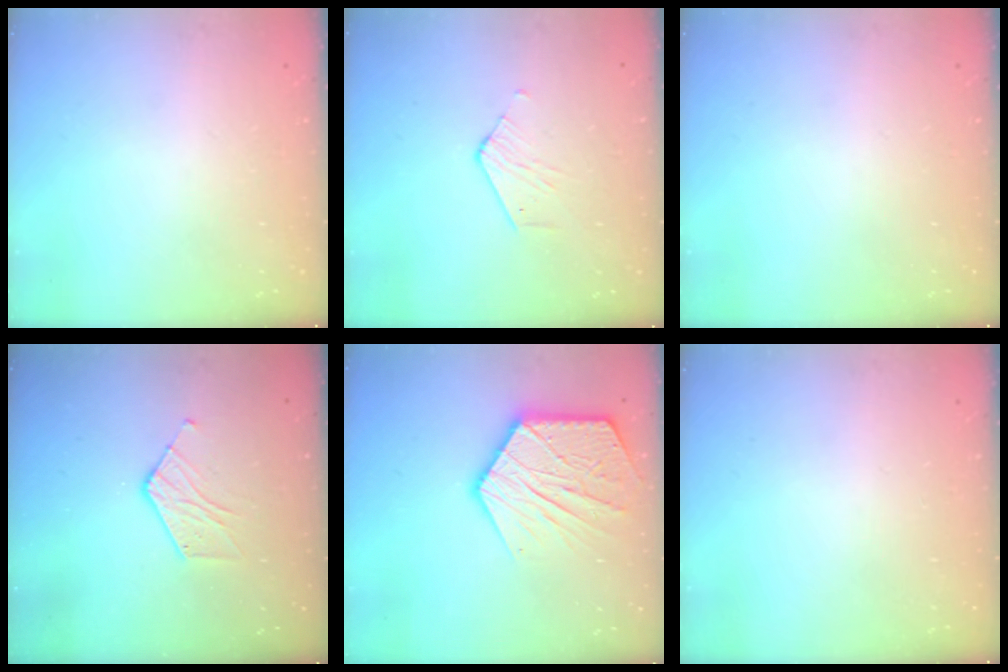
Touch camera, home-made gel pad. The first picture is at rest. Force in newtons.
{"total": 2.4, "press": 2.4, "slide": 0.2}
{"total": 0.0}
{"total": 6.9, "press": 6.9, "slide": 0.3}
{"total": 19.6, "press": 19.5, "slide": 1.5}
{"total": 0.0}